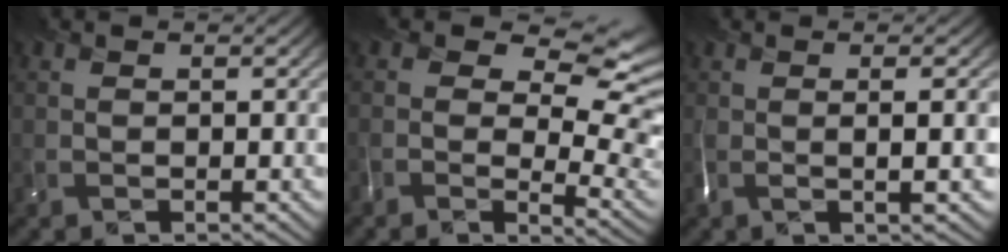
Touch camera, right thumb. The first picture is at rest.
{"total": 9.3, "force": [2.1, 4.8, 7.7], "torque": [-0.126, -0.014, 0.041]}
{"total": 3.2, "force": [-0.5, -0.2, 3.2], "torque": [-0.045, 0.004, -0.012]}